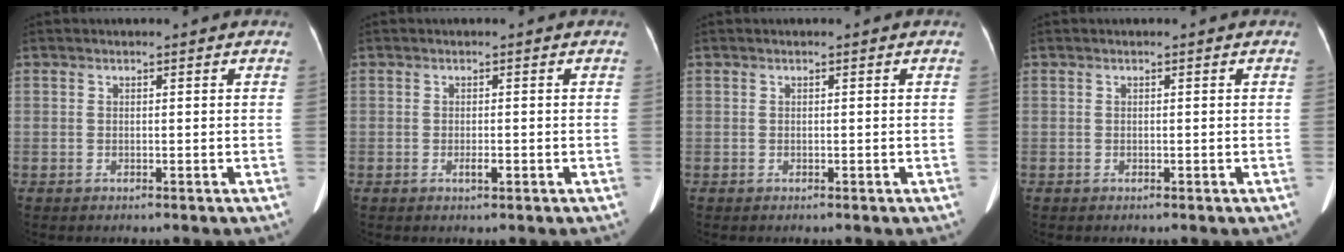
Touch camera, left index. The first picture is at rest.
{"total": 1.2, "force": [-0.5, 0.3, 1.0], "torque": [-0.020, -0.002, -0.008]}
{"total": 0.0}
{"total": 0.0}